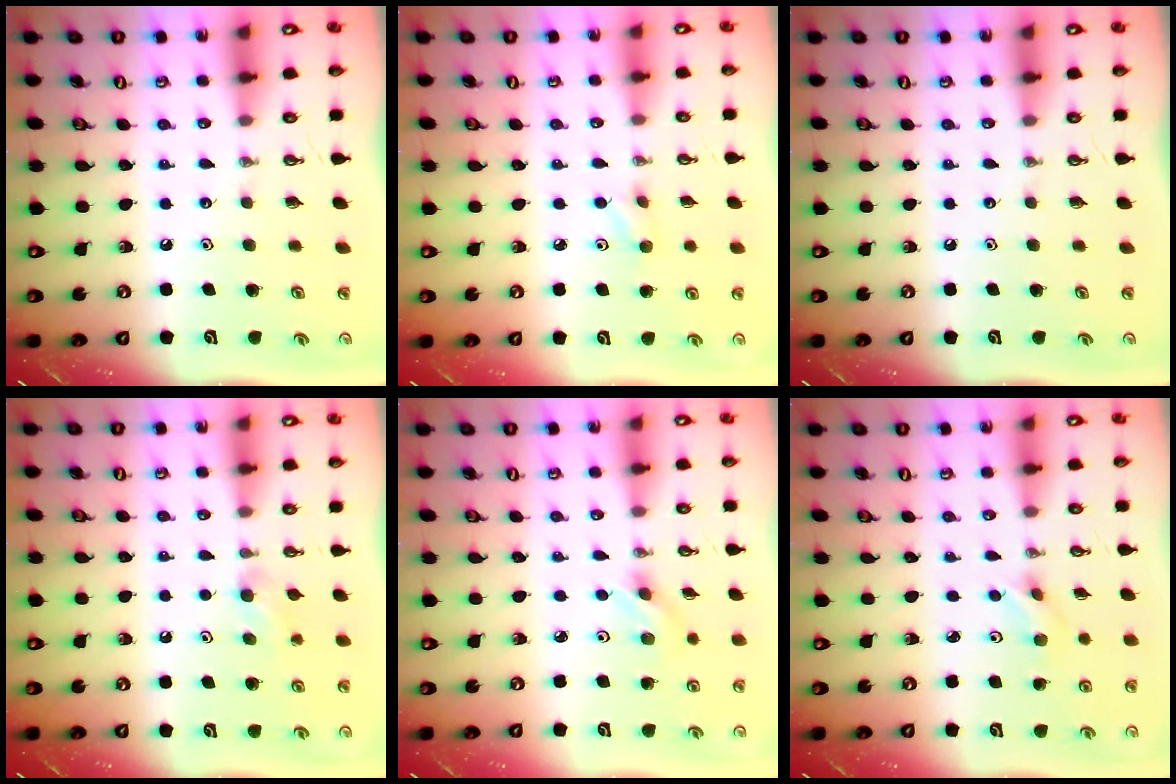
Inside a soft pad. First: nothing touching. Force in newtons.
{"total": 4.2, "press": 4.1, "slide": 0.8}
{"total": 0.0}
{"total": 4.4, "press": 4.2, "slide": 1.1}
{"total": 3.1, "press": 2.8, "slide": 1.4}
{"total": 2.2, "press": 2.2, "slide": 0.1}